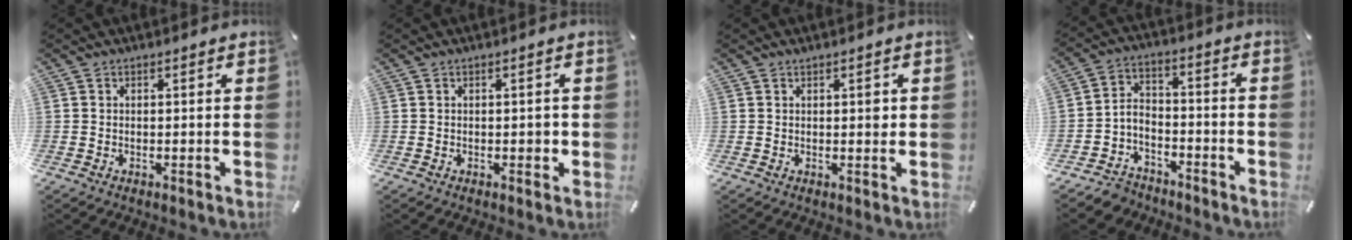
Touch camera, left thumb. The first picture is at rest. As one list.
[{"total": 1.5, "force": [-0.2, 0.8, 1.2], "torque": [-0.014, -0.002, -0.005]}, {"total": 1.7, "force": [0.4, 0.8, 1.4], "torque": [-0.021, 0.002, 0.004]}, {"total": 6.0, "force": [-4.8, 3.5, 1.1], "torque": [-0.021, 0.019, -0.097]}]